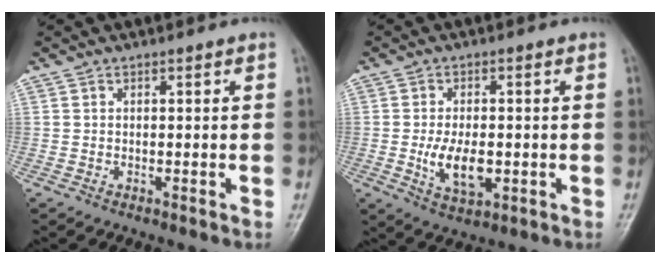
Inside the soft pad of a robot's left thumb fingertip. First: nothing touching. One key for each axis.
{"total": 7.5, "fx": -1.2, "fy": 3.9, "fz": 6.2, "tx": -0.109, "ty": -0.007, "tz": -0.014}